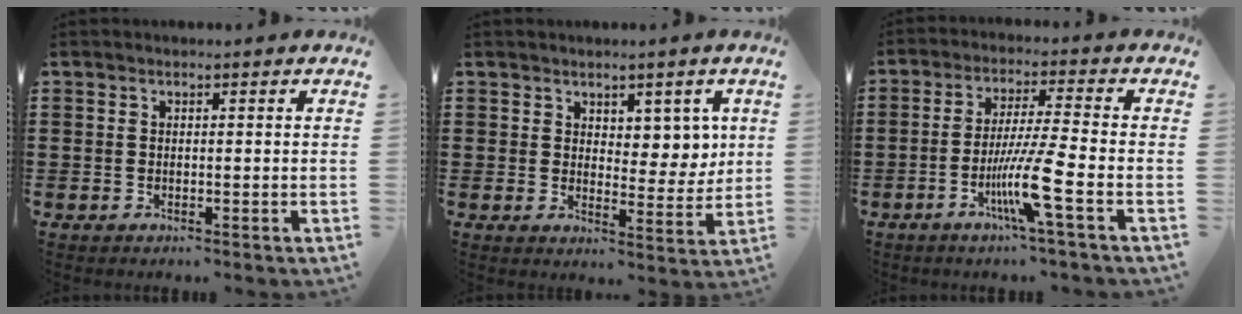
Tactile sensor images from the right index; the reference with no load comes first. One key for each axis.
{"total": 4.7, "fx": 3.0, "fy": 3.3, "fz": 1.5, "tx": -0.030, "ty": -0.004, "tz": 0.053}
{"total": 9.1, "fx": -3.8, "fy": -0.4, "fz": 8.3, "tx": -0.164, "ty": -0.018, "tz": -0.074}